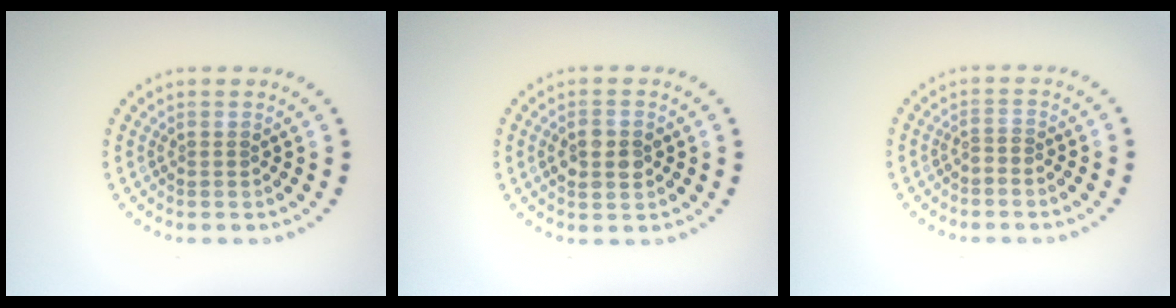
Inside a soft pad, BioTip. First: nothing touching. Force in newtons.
{"total": 2.9, "press": 2.9, "slide": 0.0}
{"total": 0.5, "press": 0.2, "slide": 0.5}